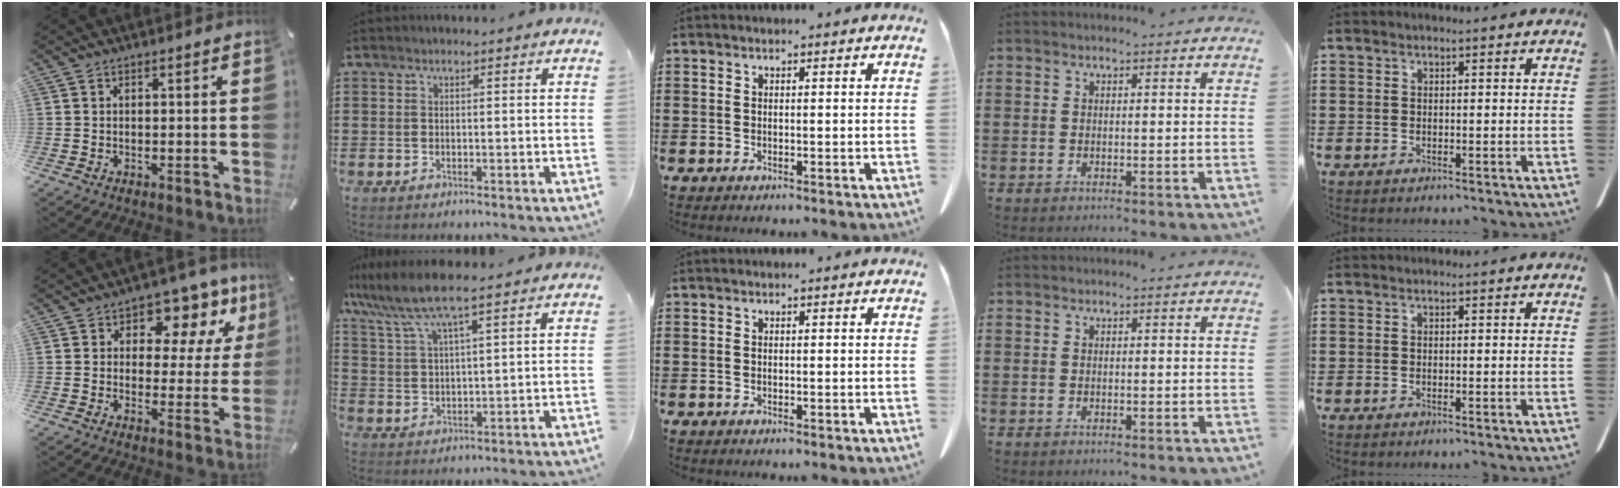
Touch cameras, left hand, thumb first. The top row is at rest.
{"thumb": {"total": 10.5, "force": [6.0, 6.7, 5.4], "torque": [-0.071, -0.037, 0.103]}, "index": {"total": 7.4, "force": [5.7, 0.4, 4.7], "torque": [-0.109, -0.017, 0.099]}}